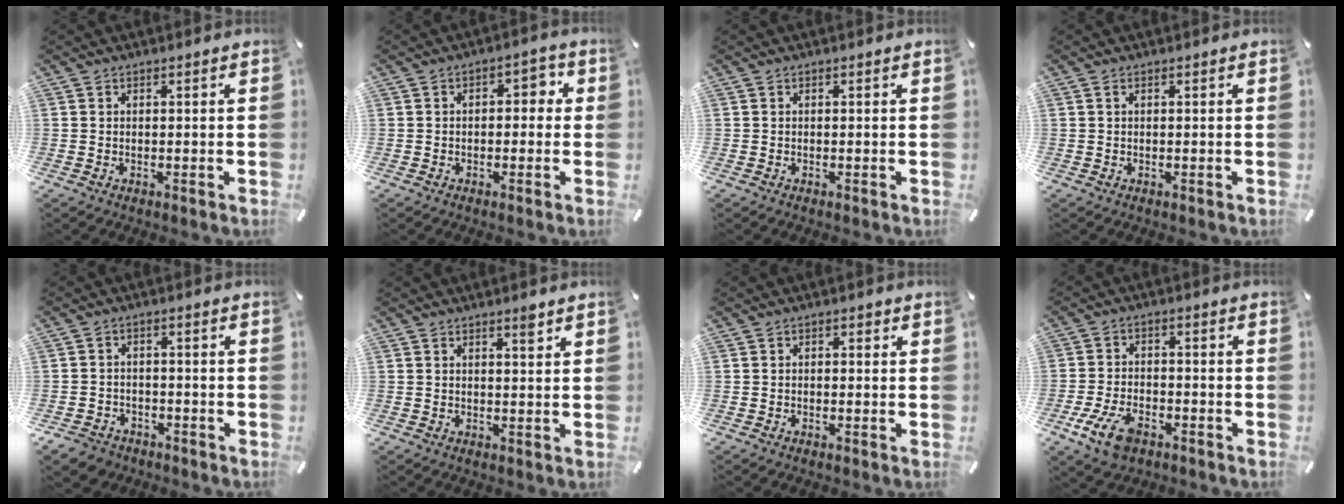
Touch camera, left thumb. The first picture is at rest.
{"total": 3.5, "force": [-0.7, 2.3, 2.6], "torque": [-0.039, 0.012, -0.022]}
{"total": 0.0}
{"total": 0.6, "force": [0.1, 0.2, 0.5], "torque": [-0.010, 0.002, 0.001]}
{"total": 4.4, "force": [-3.1, 2.9, 0.7], "torque": [-0.032, 0.012, -0.065]}
{"total": 2.3, "force": [1.6, 0.5, 1.5], "torque": [-0.025, -0.003, 0.026]}
{"total": 1.0, "force": [-0.2, 0.7, 0.7], "torque": [-0.016, 0.004, -0.006]}
{"total": 8.9, "force": [-4.7, 5.1, 5.6], "torque": [-0.130, 0.012, -0.087]}